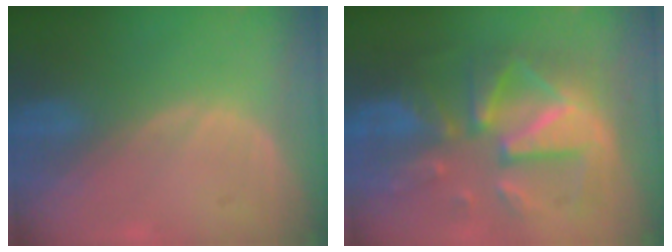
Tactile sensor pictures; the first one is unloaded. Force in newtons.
{"total": 12.3, "press": 12.3, "slide": 1.2}